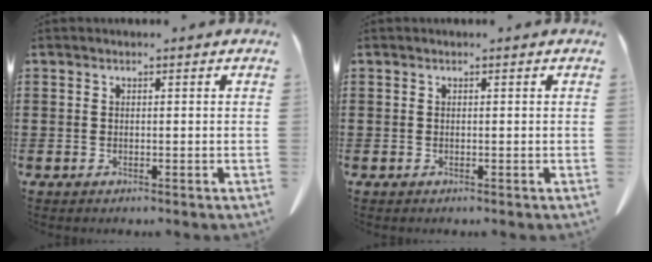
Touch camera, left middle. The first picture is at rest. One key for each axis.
{"total": 0.0}